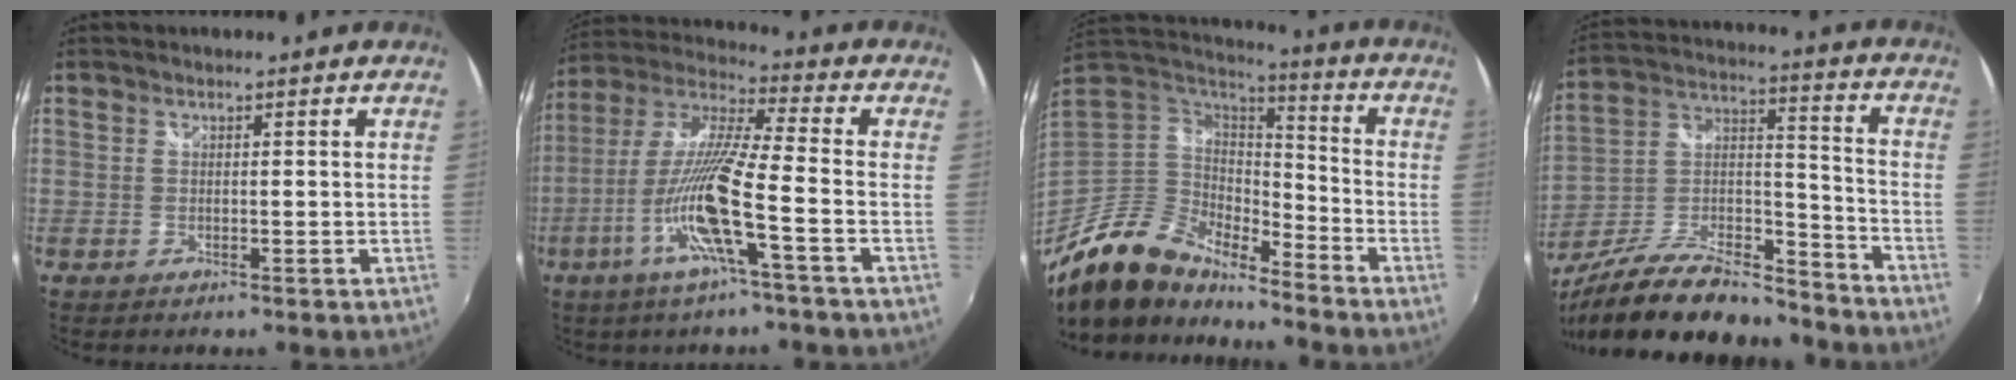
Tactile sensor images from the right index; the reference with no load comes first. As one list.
[{"total": 14.8, "force": [-6.3, 0.2, 13.4], "torque": [-0.260, -0.020, -0.124]}, {"total": 16.6, "force": [-13.6, 5.9, 7.4], "torque": [-0.162, -0.013, -0.263]}, {"total": 23.4, "force": [-18.0, 7.3, 13.1], "torque": [-0.251, -0.008, -0.290]}]